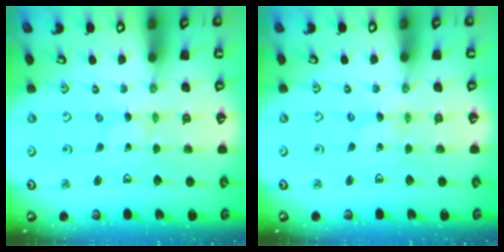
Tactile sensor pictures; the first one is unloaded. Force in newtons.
{"total": 0.0}